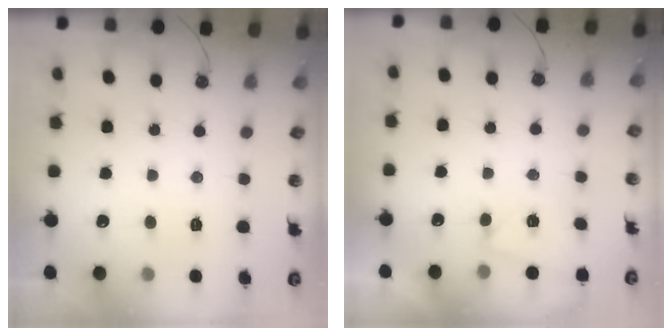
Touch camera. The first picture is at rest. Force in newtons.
{"total": 2.5, "press": 1.6, "slide": 1.9}